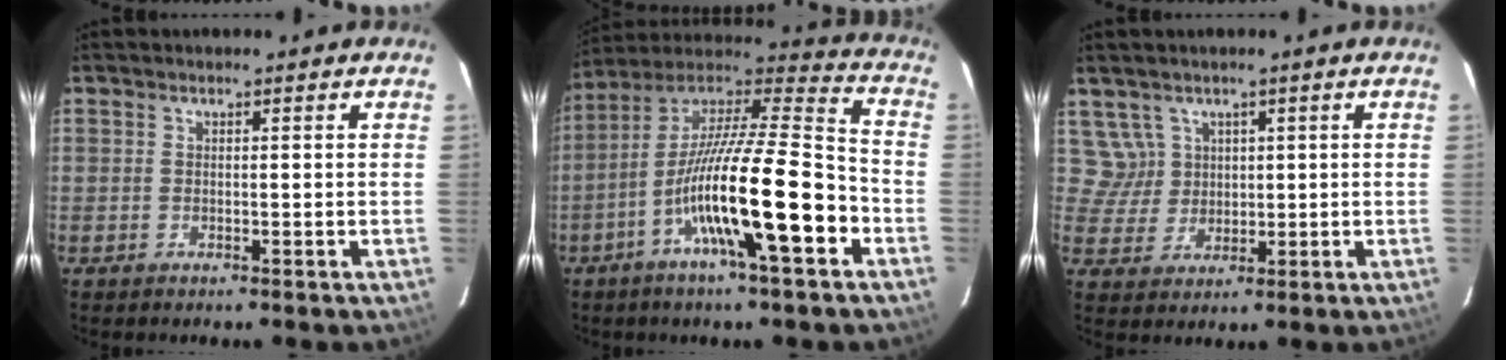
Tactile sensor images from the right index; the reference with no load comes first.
{"total": 19.9, "force": [-7.1, 1.6, 18.6], "torque": [-0.333, -0.003, -0.127]}
{"total": 5.0, "force": [2.1, 4.5, -0.3], "torque": [0.007, 0.013, 0.050]}